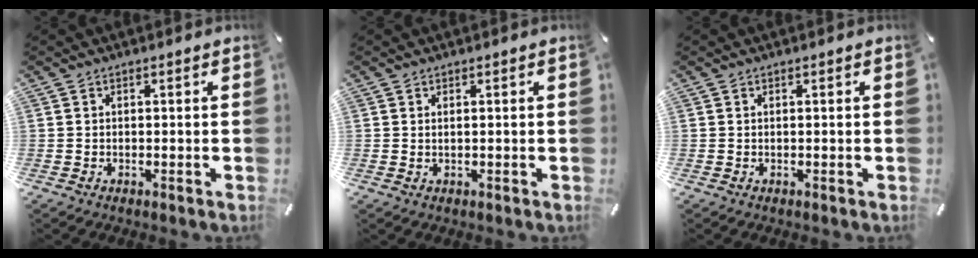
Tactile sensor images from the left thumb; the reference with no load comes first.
{"total": 0.8, "force": [0.2, 0.2, 0.7], "torque": [-0.014, -0.001, 0.004]}
{"total": 0.0}